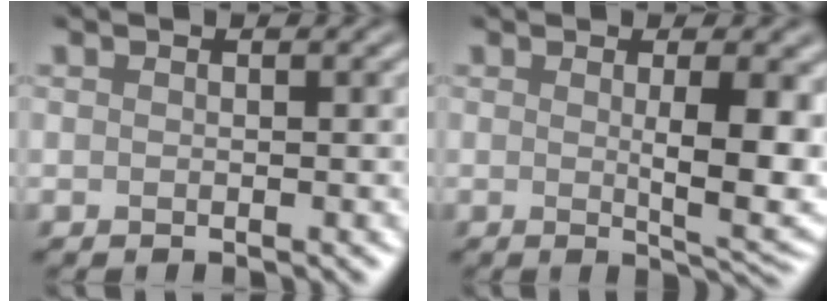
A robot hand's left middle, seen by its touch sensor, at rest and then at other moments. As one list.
[{"total": 6.4, "force": [0.4, 1.5, 6.2], "torque": [-0.084, -0.008, 0.013]}]